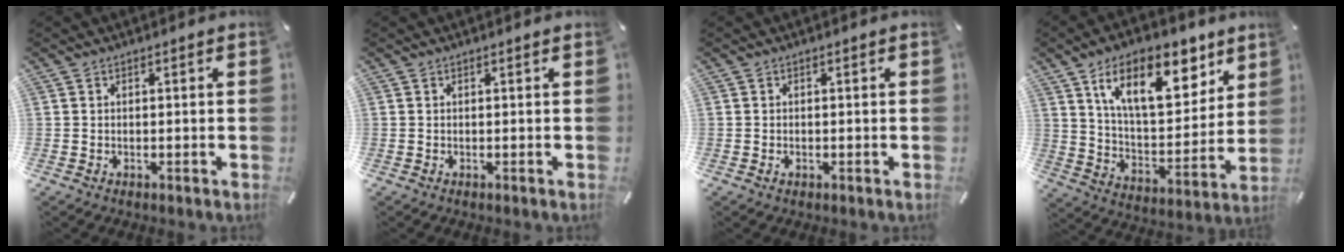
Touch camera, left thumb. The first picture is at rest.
{"total": 0.0}
{"total": 0.6, "force": [-0.2, 0.4, 0.4], "torque": [-0.008, -0.001, -0.004]}
{"total": 19.5, "force": [11.5, 9.6, 12.4], "torque": [-0.189, -0.049, 0.193]}